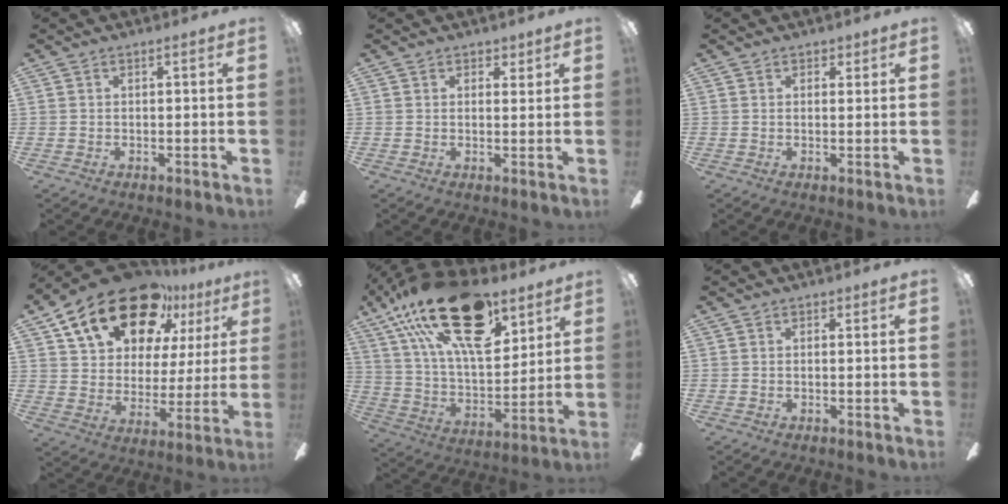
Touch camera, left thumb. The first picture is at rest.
{"total": 2.2, "force": [1.7, 1.2, 0.5], "torque": [0.005, -0.007, 0.029]}
{"total": 1.4, "force": [1.1, 0.9, 0.3], "torque": [0.002, -0.002, 0.018]}
{"total": 21.8, "force": [14.8, 11.2, 11.4], "torque": [-0.202, -0.085, 0.261]}
{"total": 27.2, "force": [16.3, 12.2, 17.9], "torque": [-0.315, -0.085, 0.285]}
{"total": 0.0}